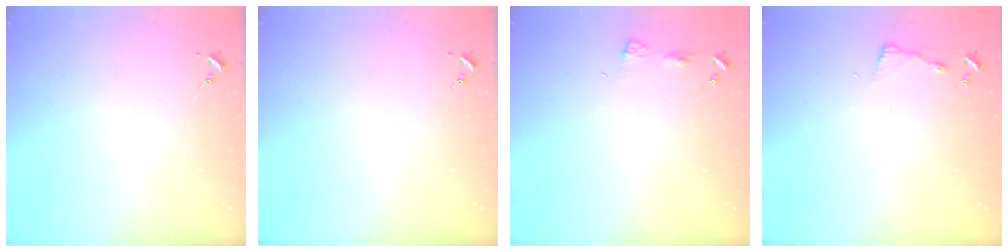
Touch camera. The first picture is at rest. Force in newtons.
{"total": 0.0}
{"total": 5.0, "press": 5.0, "slide": 0.5}
{"total": 3.3, "press": 3.3, "slide": 0.4}